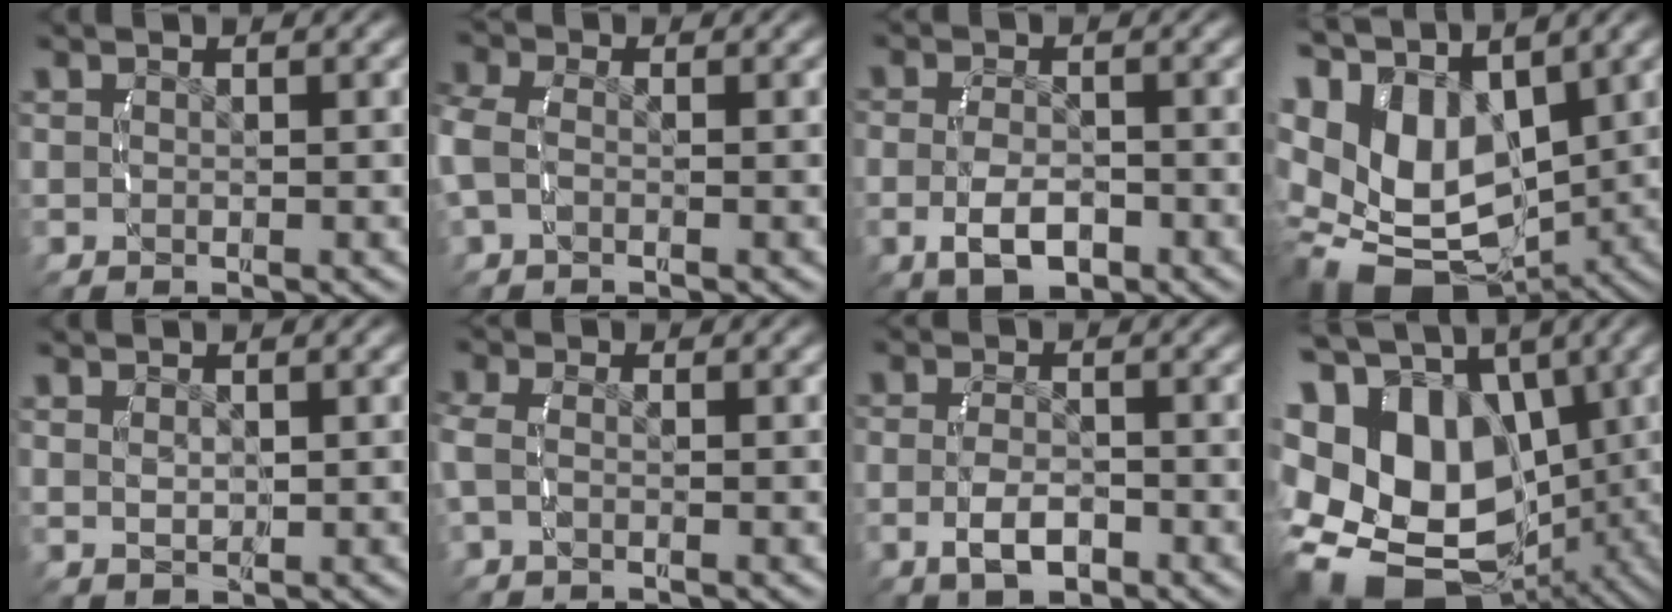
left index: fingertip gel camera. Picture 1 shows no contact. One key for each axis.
{"total": 2.8, "fx": -0.4, "fy": 2.1, "fz": 1.7, "tx": -0.056, "ty": -0.007, "tz": -0.011}
{"total": 4.3, "fx": -1.8, "fy": 2.6, "fz": 3.0, "tx": -0.052, "ty": -0.014, "tz": -0.025}
{"total": 14.8, "fx": -3.1, "fy": 11.1, "fz": 9.2, "tx": -0.215, "ty": -0.076, "tz": -0.023}
{"total": 1.4, "fx": 0.5, "fy": 0.8, "fz": 1.1, "tx": -0.019, "ty": -0.007, "tz": 0.019}
{"total": 1.9, "fx": -0.4, "fy": 1.2, "fz": 1.4, "tx": -0.045, "ty": -0.006, "tz": -0.009}
{"total": 3.5, "fx": -1.6, "fy": 2.0, "fz": 2.4, "tx": -0.043, "ty": -0.010, "tz": -0.026}
{"total": 21.9, "fx": -3.4, "fy": 16.5, "fz": 14.0, "tx": -0.295, "ty": -0.092, "tz": -0.028}